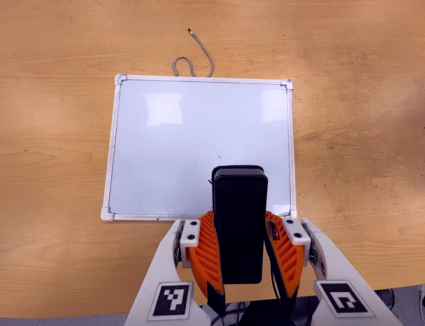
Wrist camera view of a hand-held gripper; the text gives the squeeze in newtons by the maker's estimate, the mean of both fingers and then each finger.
{"total": 6.8, "left": 5.7, "right": 7.9}